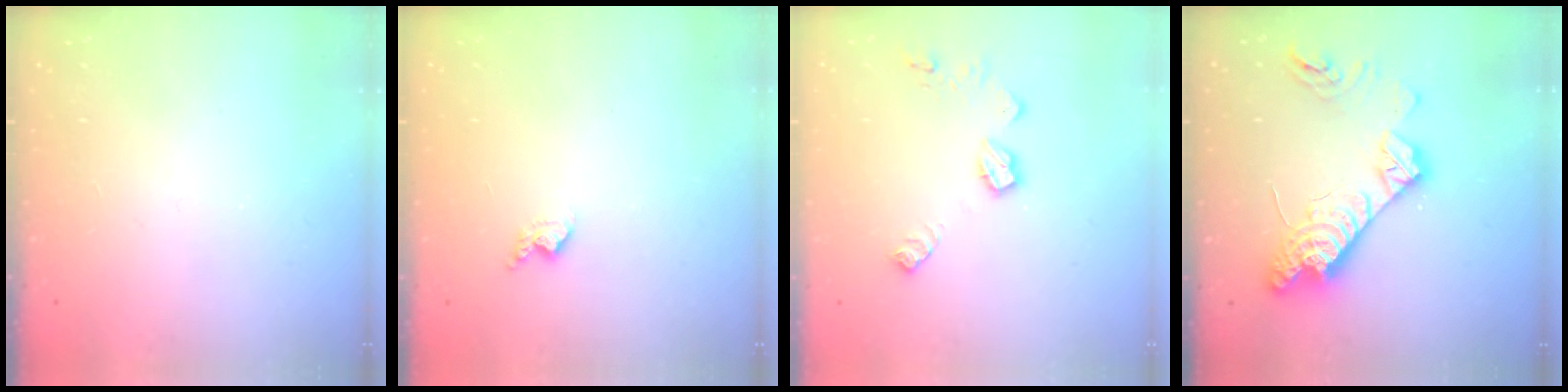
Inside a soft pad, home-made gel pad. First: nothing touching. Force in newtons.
{"total": 4.4, "press": 4.4, "slide": 0.8}
{"total": 9.1, "press": 9.1, "slide": 0.3}
{"total": 16.4, "press": 16.4, "slide": 1.0}